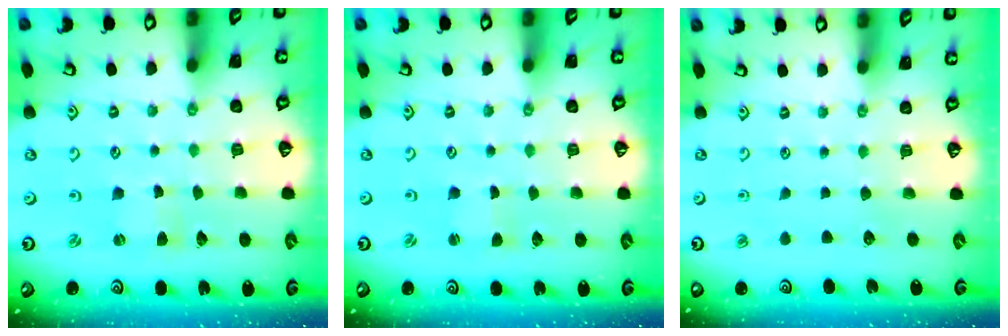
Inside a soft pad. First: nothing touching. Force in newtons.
{"total": 0.5, "press": 0.5, "slide": 0.1}
{"total": 0.0}